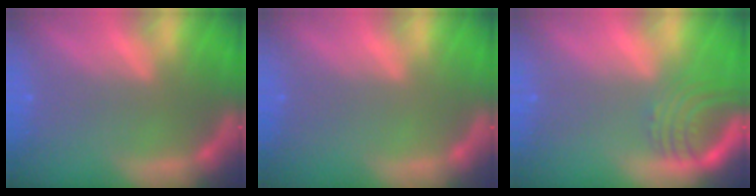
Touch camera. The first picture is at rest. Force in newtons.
{"total": 0.0}
{"total": 5.0}